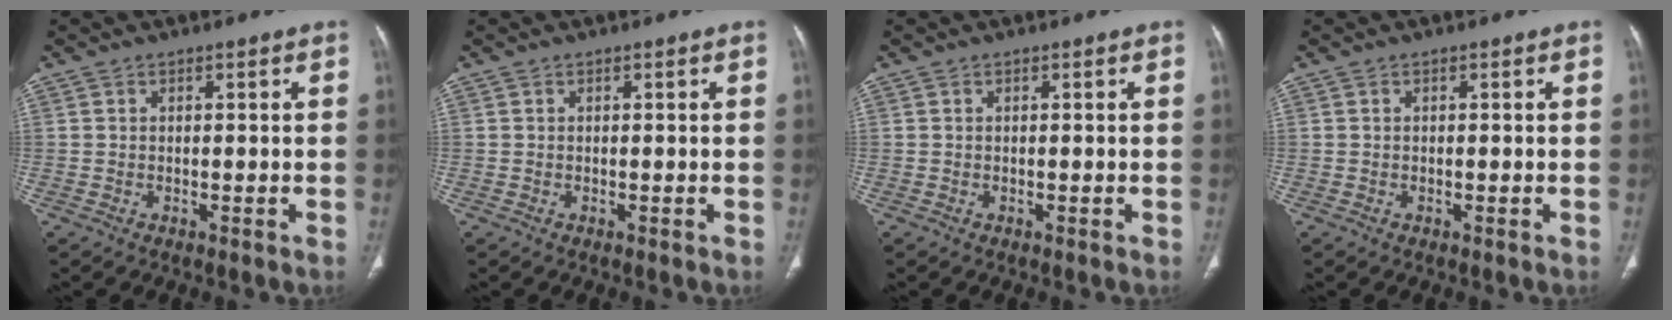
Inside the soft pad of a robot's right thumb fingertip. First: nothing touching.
{"total": 0.0}
{"total": 0.0}
{"total": 0.0}